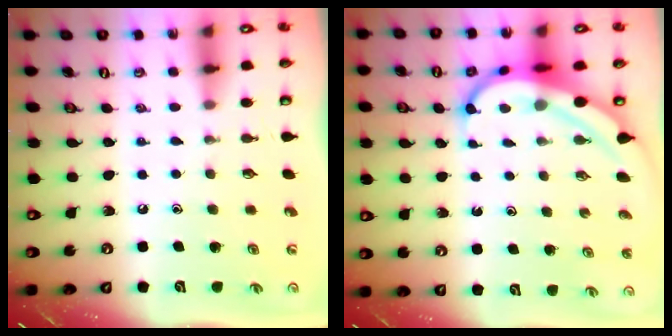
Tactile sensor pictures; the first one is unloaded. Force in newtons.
{"total": 6.7, "press": 6.7, "slide": 0.7}